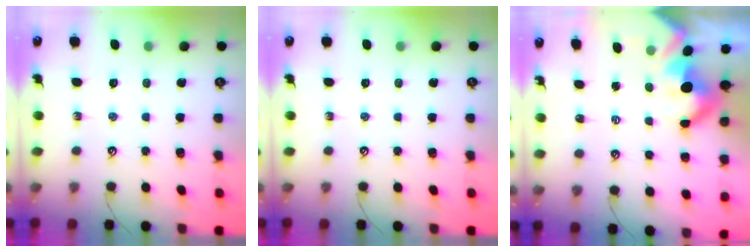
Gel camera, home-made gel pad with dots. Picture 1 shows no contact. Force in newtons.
{"total": 0.0}
{"total": 7.7, "press": 7.6, "slide": 1.1}